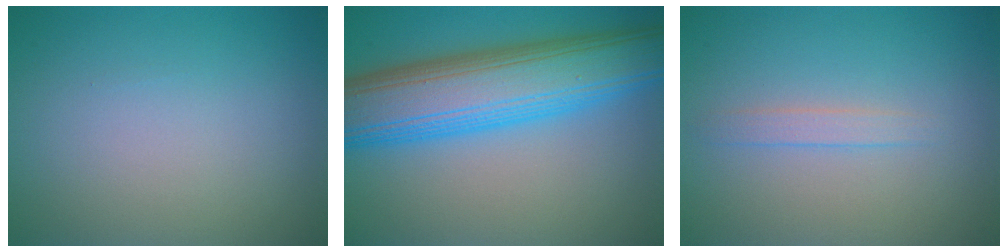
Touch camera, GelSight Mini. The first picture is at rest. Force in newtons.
{"total": 11.1, "press": 11.1, "slide": 0.1}
{"total": 1.3, "press": 1.3, "slide": 0.1}